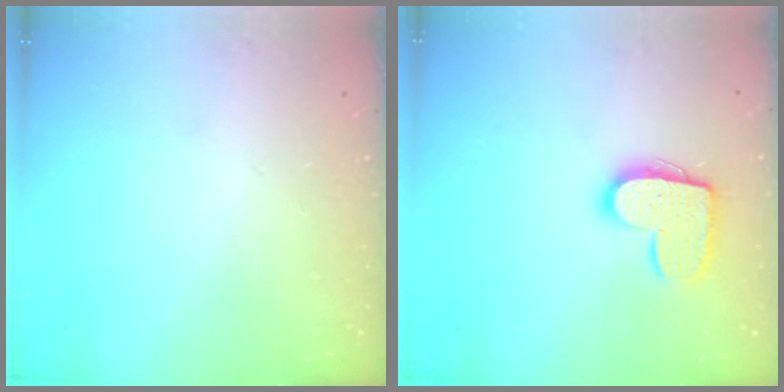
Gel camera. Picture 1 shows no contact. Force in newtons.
{"total": 13.2, "press": 13.2, "slide": 0.7}